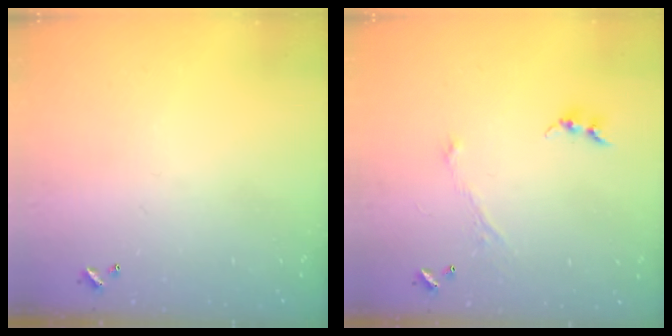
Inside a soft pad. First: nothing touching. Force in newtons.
{"total": 1.1, "press": 1.0, "slide": 0.6}